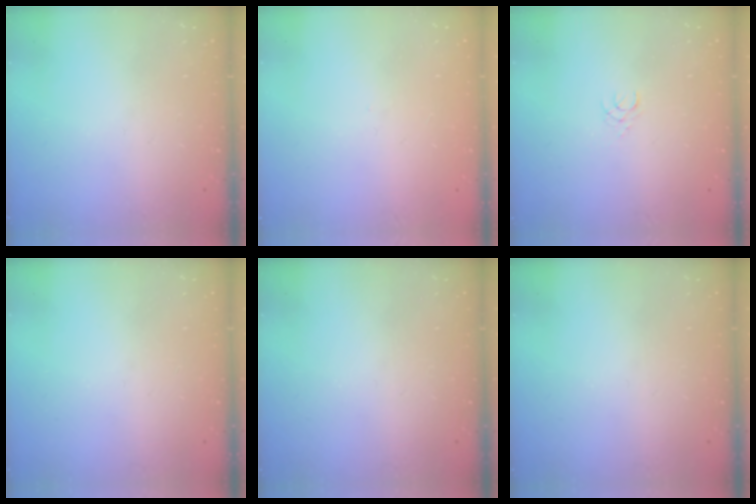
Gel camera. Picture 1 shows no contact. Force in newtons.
{"total": 0.0}
{"total": 1.5, "press": 1.5, "slide": 0.2}
{"total": 0.0}
{"total": 0.0}
{"total": 0.0}